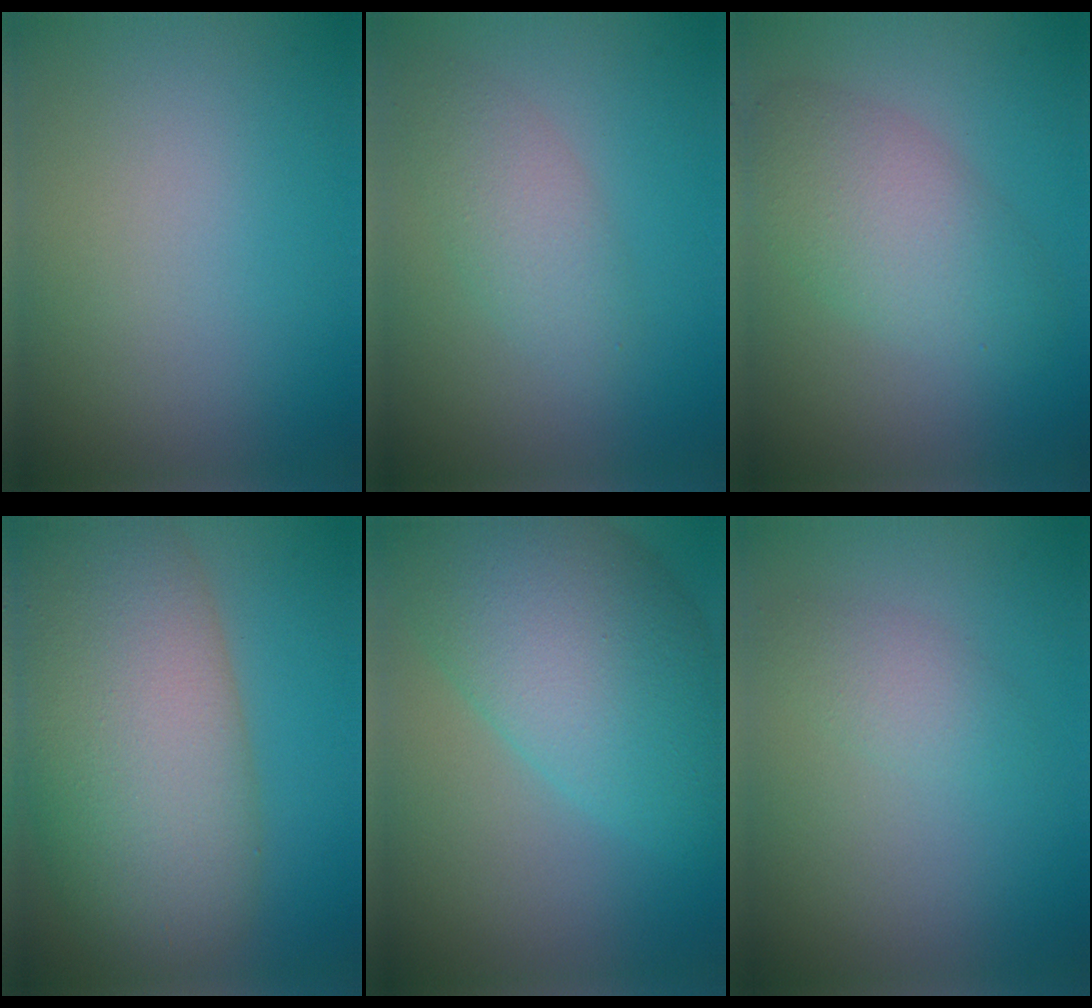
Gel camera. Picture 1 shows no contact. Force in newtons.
{"total": 2.8, "press": 2.8, "slide": 0.0}
{"total": 5.0, "press": 5.0, "slide": 0.1}
{"total": 13.1, "press": 13.1, "slide": 0.8}
{"total": 10.1, "press": 10.1, "slide": 0.3}
{"total": 1.7, "press": 1.7, "slide": 0.0}